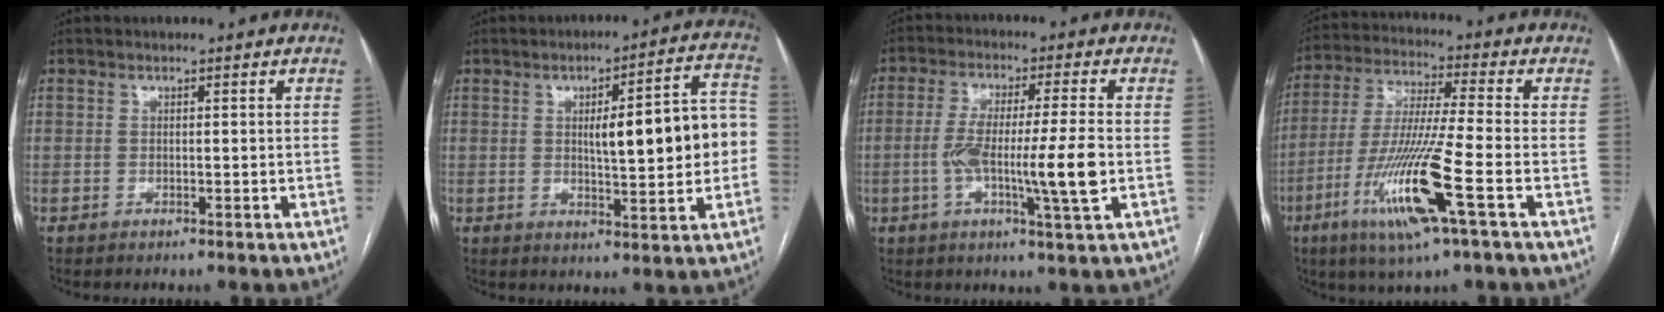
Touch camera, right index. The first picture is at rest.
{"total": 13.2, "force": [0.3, 2.5, 12.9], "torque": [-0.171, 0.030, 0.009]}
{"total": 11.0, "force": [-1.7, 0.0, 10.9], "torque": [-0.195, -0.002, -0.034]}
{"total": 15.1, "force": [-5.9, -0.3, 13.9], "torque": [-0.285, -0.022, -0.111]}